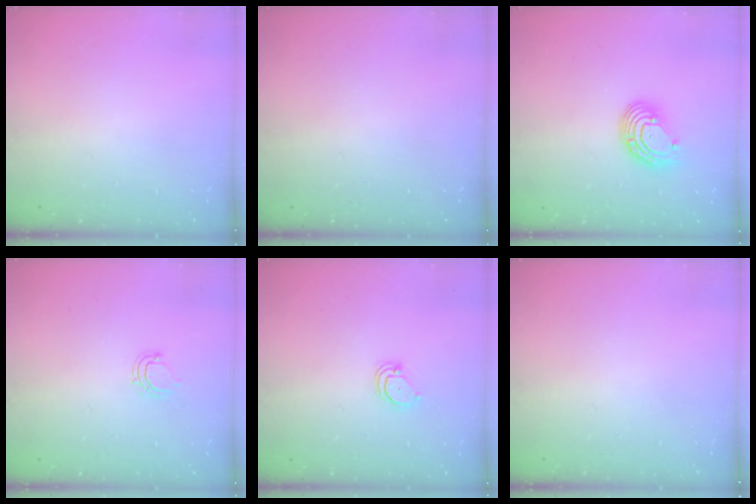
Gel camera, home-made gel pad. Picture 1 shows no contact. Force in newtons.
{"total": 0.0}
{"total": 8.9, "press": 8.8, "slide": 0.8}
{"total": 4.7, "press": 4.6, "slide": 0.6}
{"total": 3.9, "press": 3.9, "slide": 0.2}
{"total": 0.0}